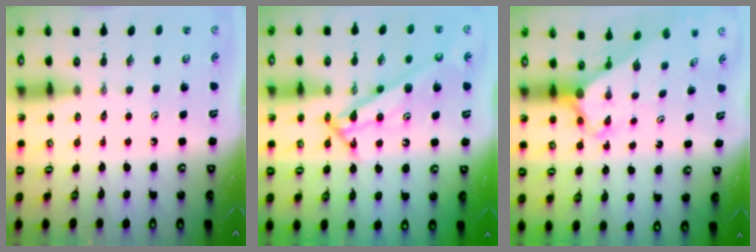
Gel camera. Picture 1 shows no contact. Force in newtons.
{"total": 10.9, "press": 10.9, "slide": 0.7}
{"total": 2.8, "press": 2.8, "slide": 0.2}